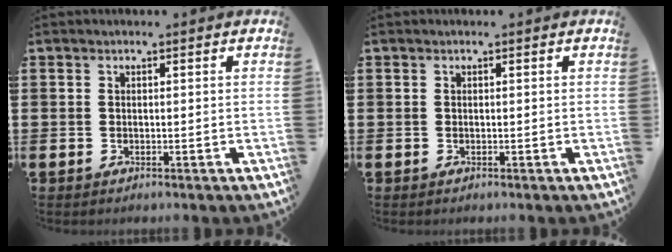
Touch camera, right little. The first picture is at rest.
{"total": 0.0}